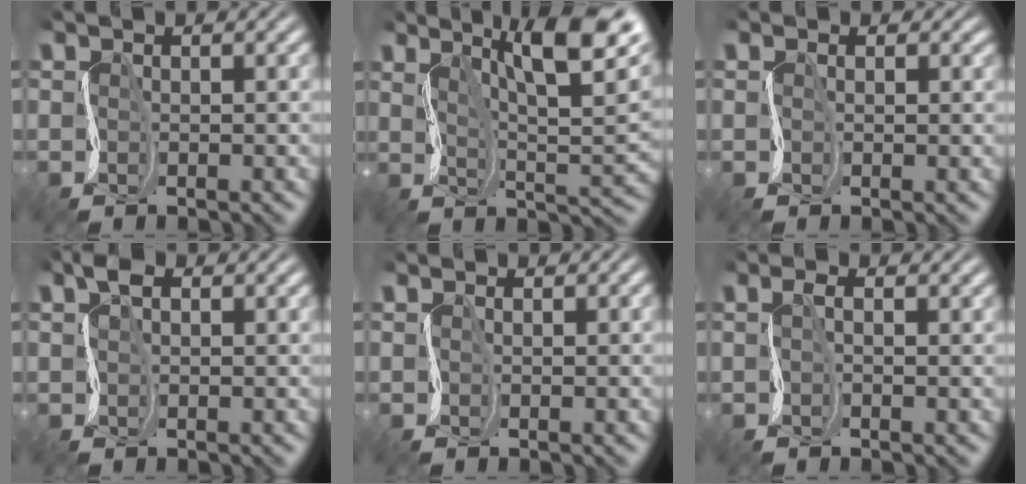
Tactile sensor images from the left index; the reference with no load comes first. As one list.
[{"total": 10.4, "force": [5.9, 3.0, 8.1], "torque": [-0.113, 0.011, 0.093]}, {"total": 1.2, "force": [0.4, 1.0, -0.6], "torque": [0.022, 0.004, 0.003]}, {"total": 1.8, "force": [1.2, 1.4, 0.2], "torque": [0.004, 0.012, 0.015]}, {"total": 1.0, "force": [0.1, 0.9, -0.5], "torque": [0.016, 0.003, 0.003]}, {"total": 0.7, "force": [0.5, 0.5, 0.2], "torque": [-0.001, 0.010, 0.004]}]